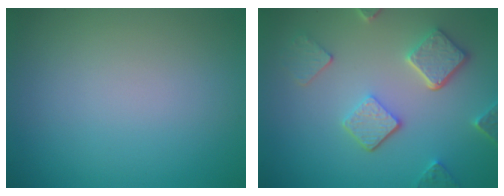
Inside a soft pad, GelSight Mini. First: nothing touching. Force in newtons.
{"total": 5.0, "press": 3.9, "slide": 3.2}